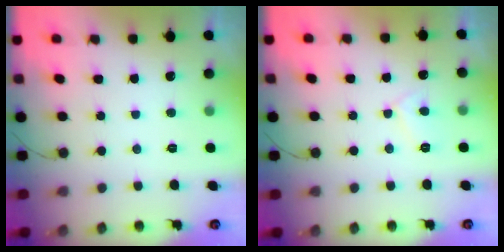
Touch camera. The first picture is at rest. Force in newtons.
{"total": 6.3, "press": 6.3, "slide": 0.5}